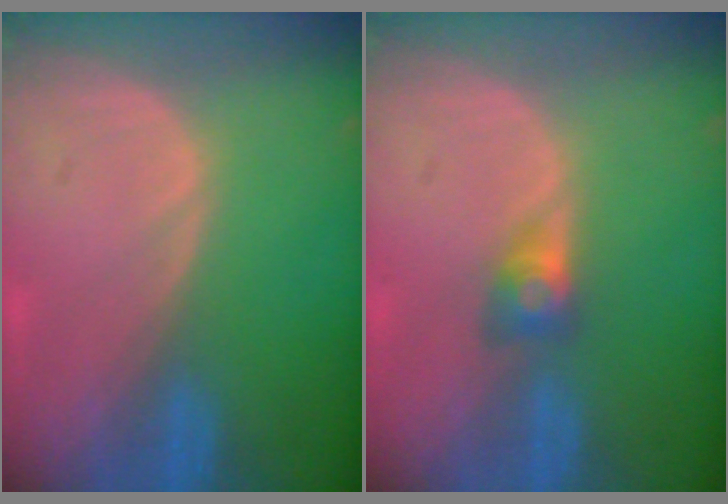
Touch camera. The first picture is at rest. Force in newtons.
{"total": 2.9, "press": 2.4, "slide": 1.5}